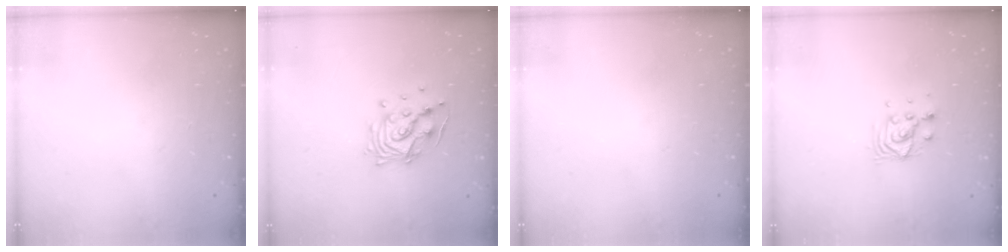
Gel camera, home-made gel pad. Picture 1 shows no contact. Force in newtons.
{"total": 12.0, "press": 11.9, "slide": 1.2}
{"total": 0.0}
{"total": 7.6, "press": 7.6, "slide": 0.3}